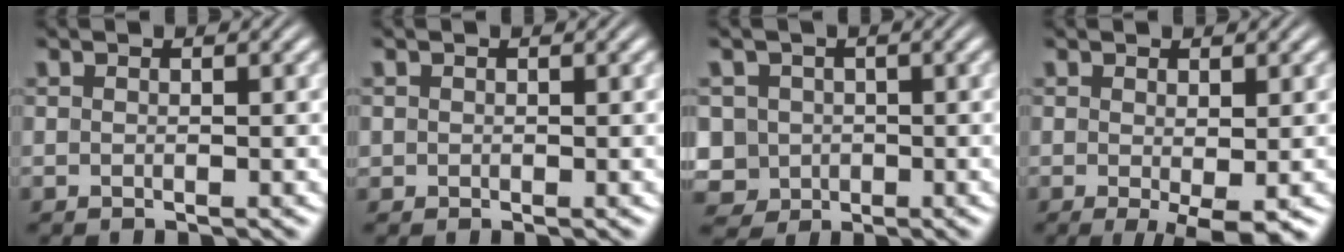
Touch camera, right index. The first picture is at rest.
{"total": 0.7, "force": [0.0, 0.7, 0.1], "torque": [-0.004, -0.009, 0.004]}
{"total": 9.4, "force": [-2.2, 8.6, 3.0], "torque": [-0.089, -0.050, -0.026]}
{"total": 3.9, "force": [-2.1, 0.8, 3.2], "torque": [-0.044, -0.024, -0.017]}